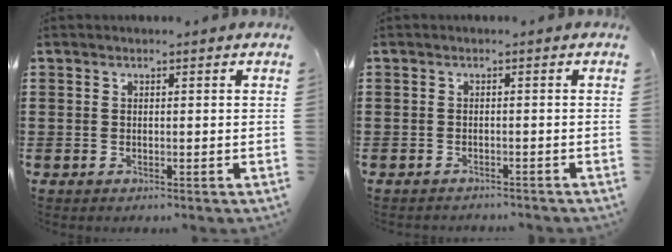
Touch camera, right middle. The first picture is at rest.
{"total": 0.9, "force": [-0.9, 0.0, 0.0], "torque": [-0.003, -0.001, -0.018]}